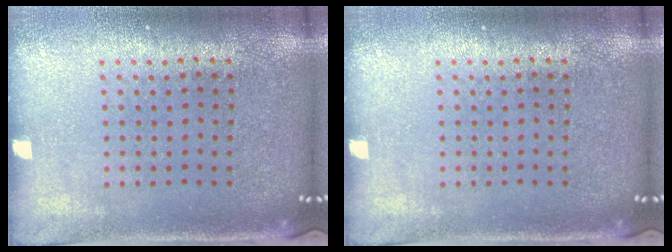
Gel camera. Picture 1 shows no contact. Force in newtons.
{"total": 0.0}